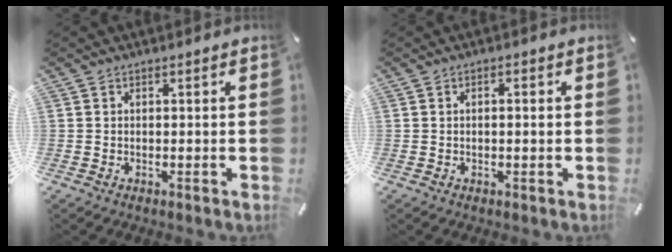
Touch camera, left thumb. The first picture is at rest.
{"total": 1.0, "force": [0.0, 0.3, 1.0], "torque": [-0.018, 0.002, -0.001]}